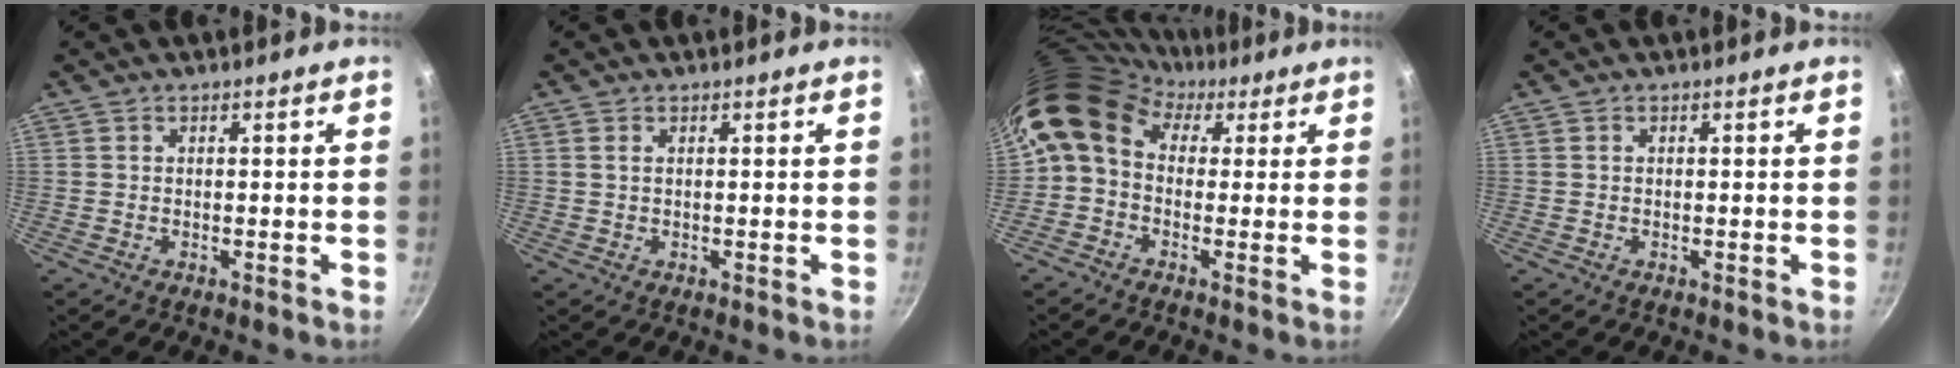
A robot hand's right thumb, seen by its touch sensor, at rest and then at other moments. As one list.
[{"total": 0.9, "force": [0.3, 0.4, 0.7], "torque": [-0.013, 0.000, 0.005]}, {"total": 12.1, "force": [2.8, 9.4, 7.1], "torque": [-0.134, 0.026, 0.023]}, {"total": 0.0}]